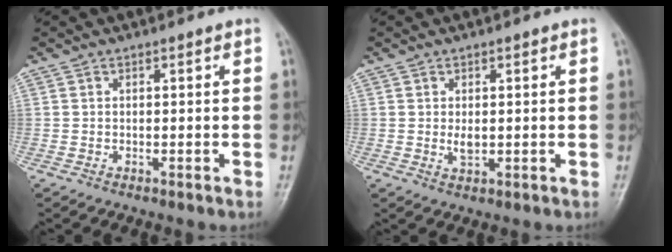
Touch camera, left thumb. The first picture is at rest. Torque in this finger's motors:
{"motor_torque": [0.42, 0.39, 0.45, 0.07, 0.00]}